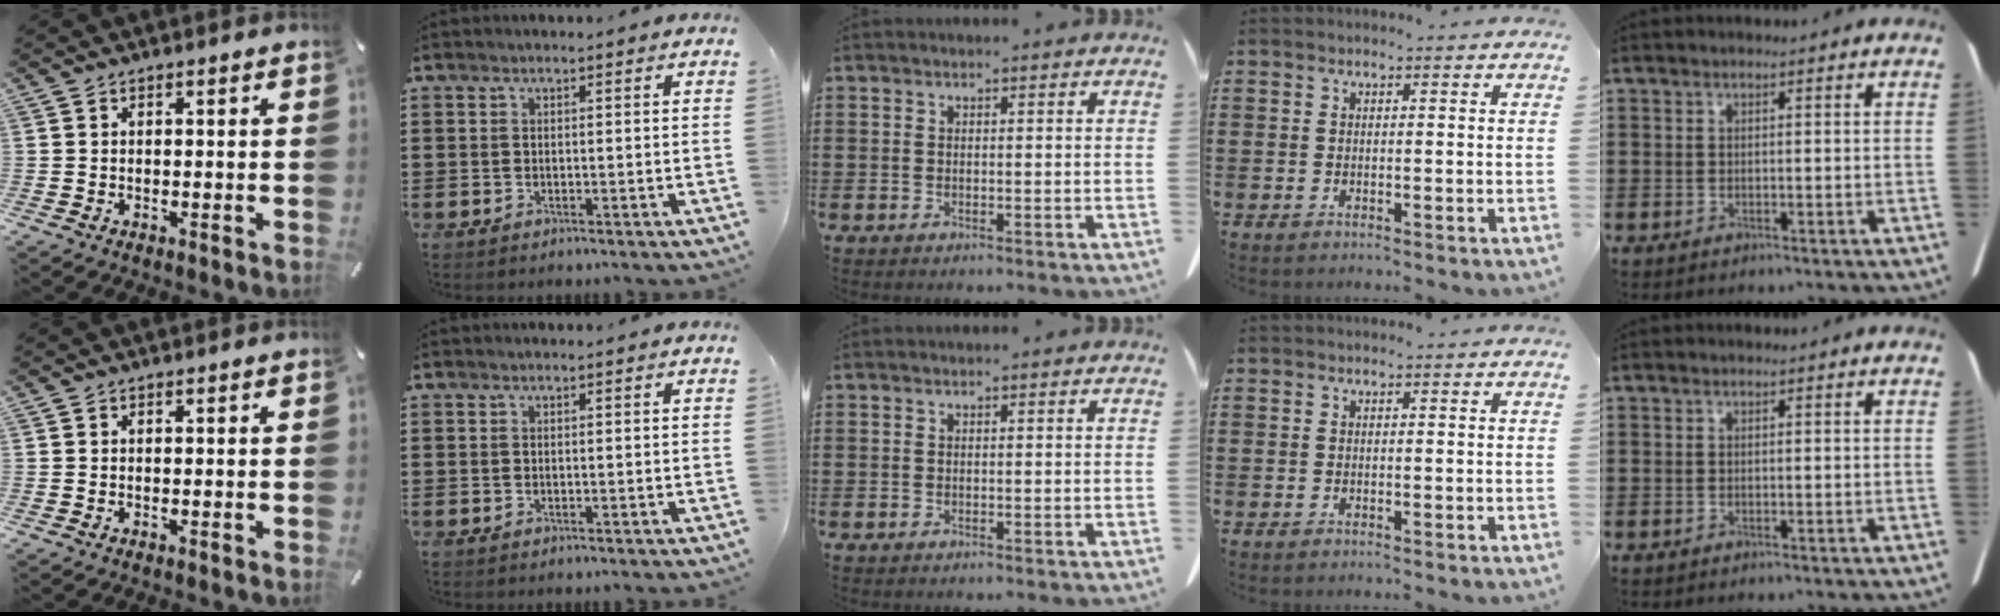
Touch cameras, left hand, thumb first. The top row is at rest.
{}